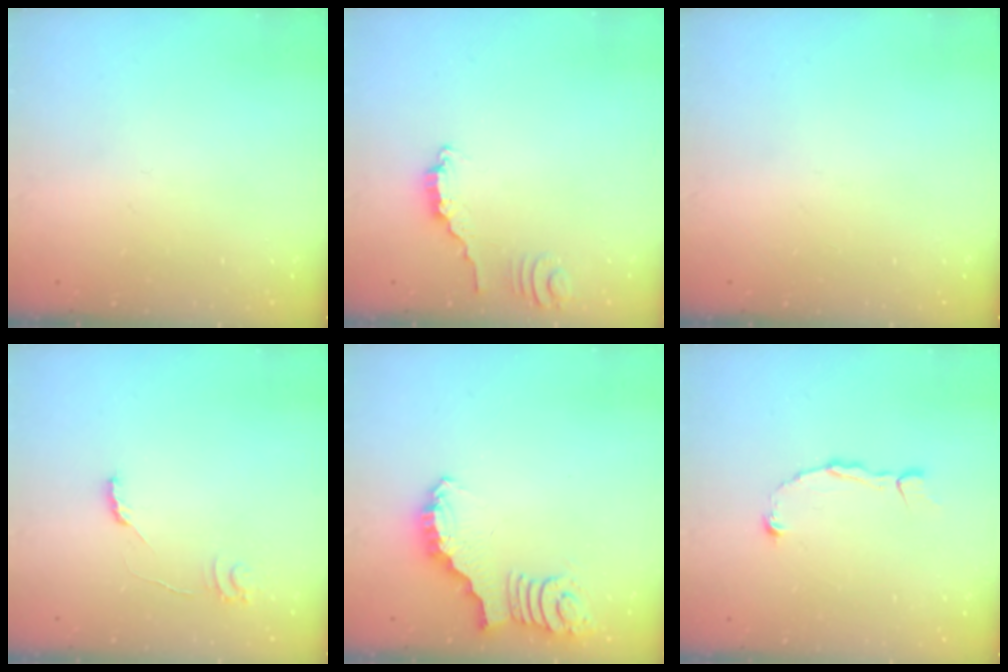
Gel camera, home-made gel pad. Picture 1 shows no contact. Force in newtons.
{"total": 2.8, "press": 2.8, "slide": 0.2}
{"total": 0.0}
{"total": 6.6, "press": 6.6, "slide": 0.5}
{"total": 2.7, "press": 2.6, "slide": 0.5}
{"total": 4.3, "press": 4.3, "slide": 0.4}